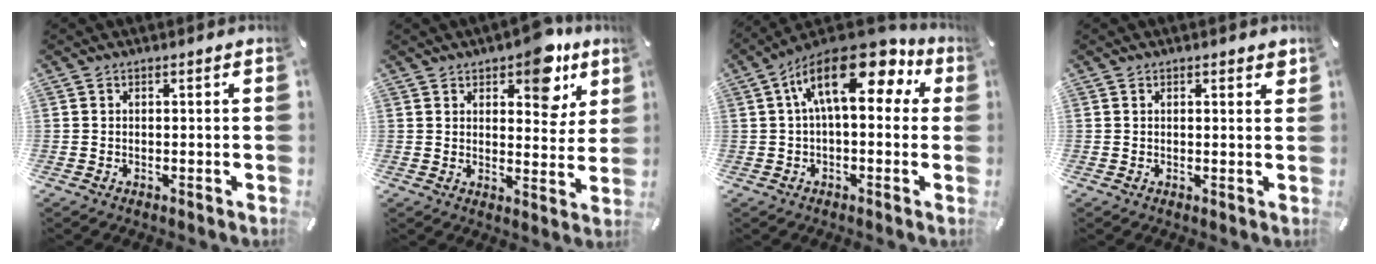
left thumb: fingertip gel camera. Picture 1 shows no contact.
{"total": 11.4, "force": [7.5, 5.8, 6.4], "torque": [-0.067, -0.047, 0.127]}
{"total": 17.0, "force": [6.5, 7.7, 13.7], "torque": [-0.242, -0.038, 0.108]}
{"total": 1.5, "force": [0.9, 0.8, 1.0], "torque": [-0.005, -0.004, 0.012]}